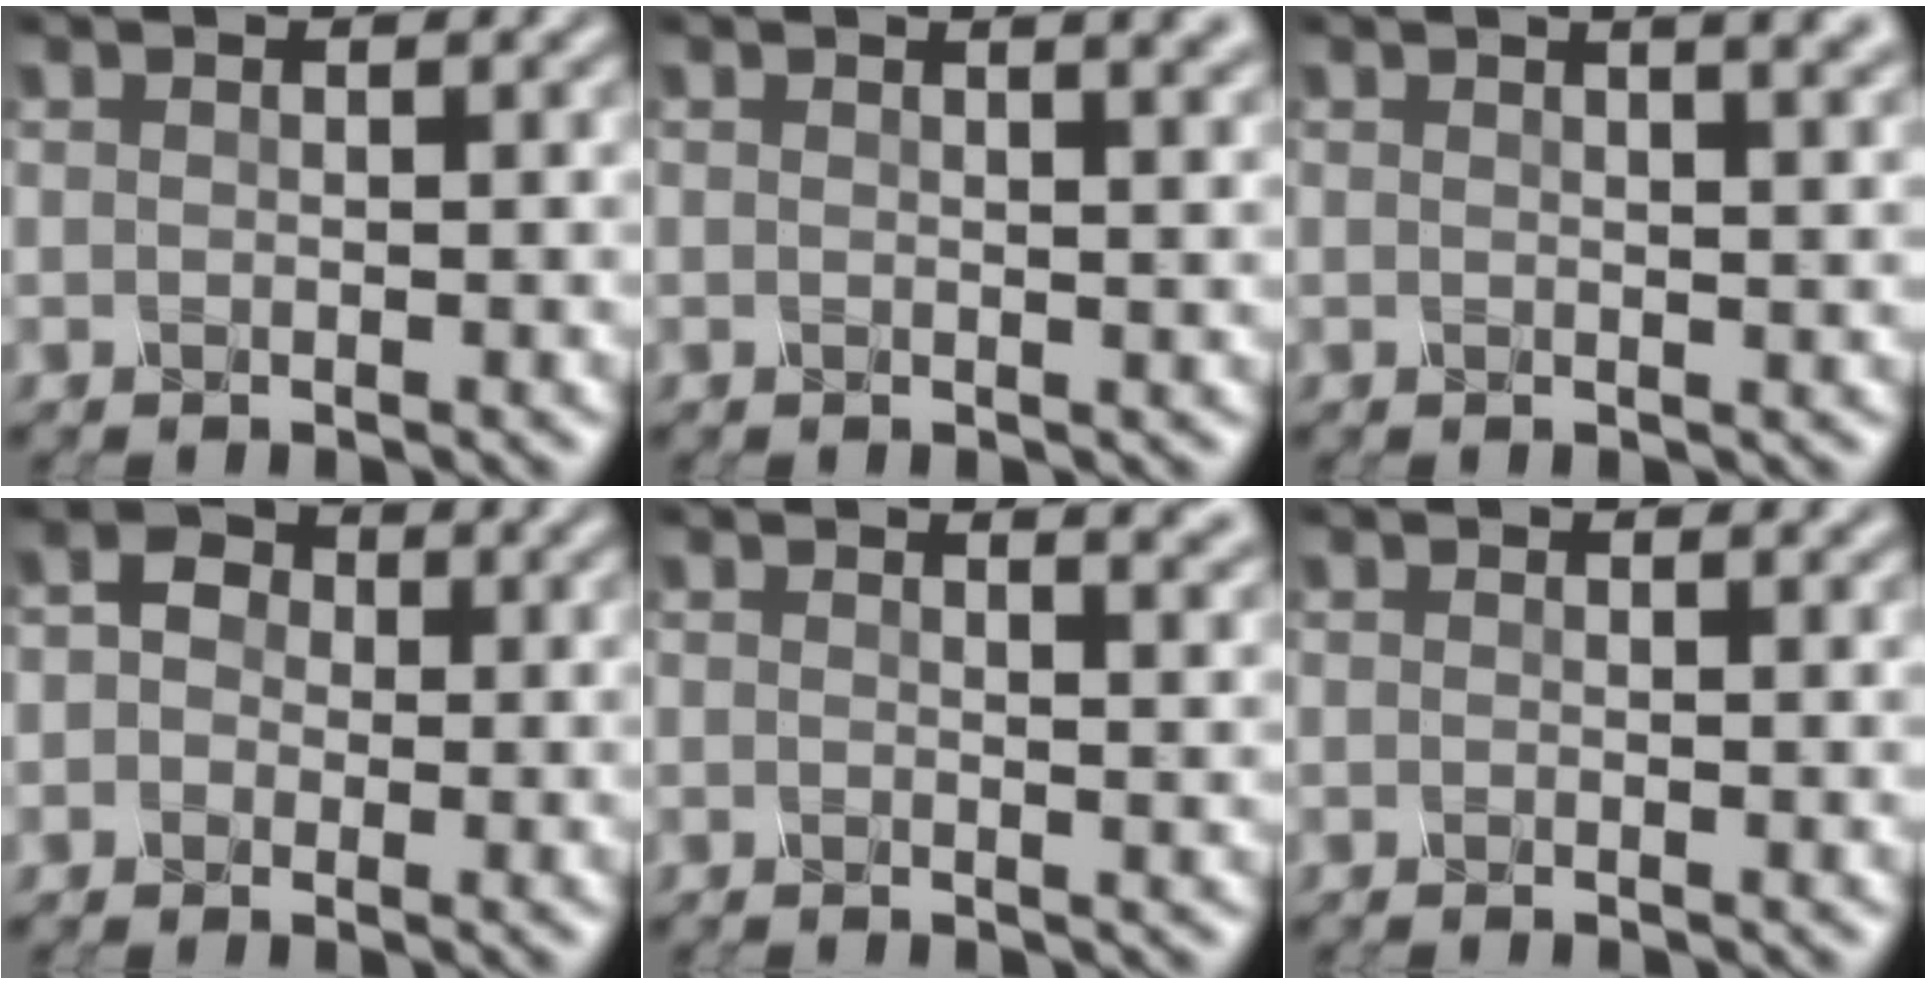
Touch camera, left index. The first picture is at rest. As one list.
[{"total": 6.1, "force": [3.3, 2.9, 4.1], "torque": [-0.005, 0.043, 0.005]}, {"total": 8.6, "force": [4.7, 4.2, 5.8], "torque": [0.005, 0.057, 0.013]}, {"total": 1.7, "force": [-0.6, 1.6, 0.2], "torque": [0.006, 0.000, -0.021]}, {"total": 4.3, "force": [1.8, 2.2, 3.2], "torque": [-0.006, 0.029, -0.018]}, {"total": 0.7, "force": [-0.5, 0.2, 0.5], "torque": [0.001, -0.010, -0.008]}]